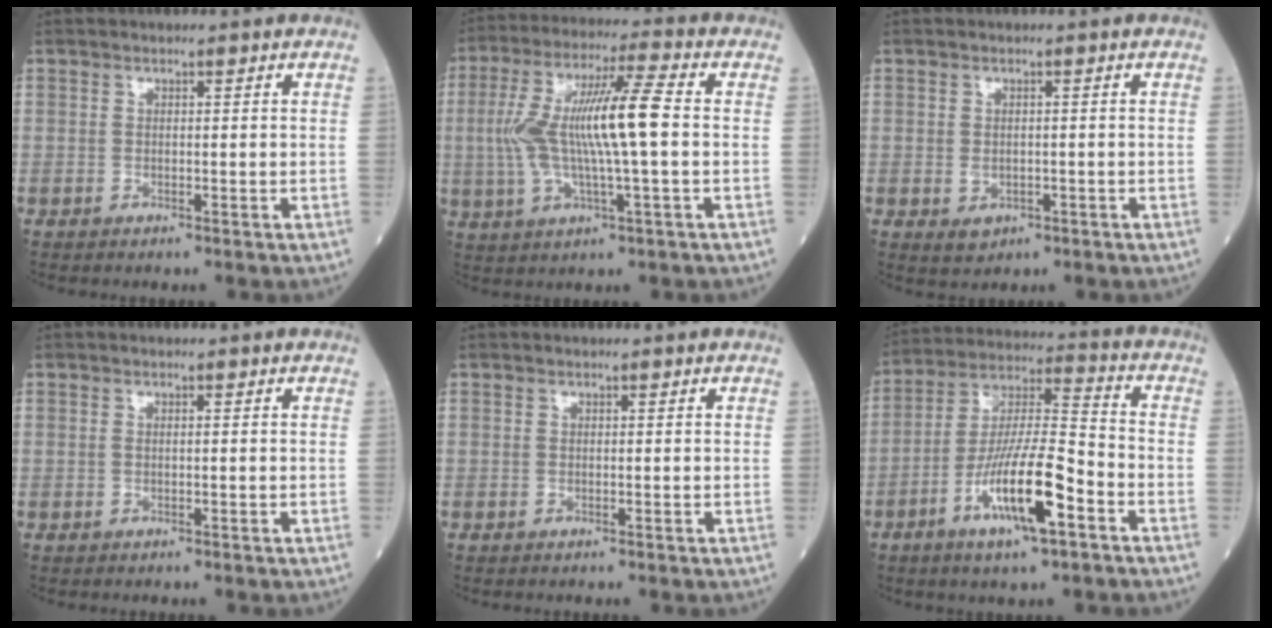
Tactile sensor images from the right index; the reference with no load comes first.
{"total": 13.3, "force": [0.2, 1.3, 13.3], "torque": [-0.265, 0.016, 0.000]}
{"total": 1.9, "force": [-0.9, 1.1, 1.3], "torque": [-0.022, -0.001, -0.007]}
{"total": 0.5, "force": [0.0, 0.1, 0.5], "torque": [-0.016, 0.001, 0.003]}
{"total": 0.0}
{"total": 14.9, "force": [-6.7, 2.1, 13.2], "torque": [-0.251, -0.006, -0.119]}